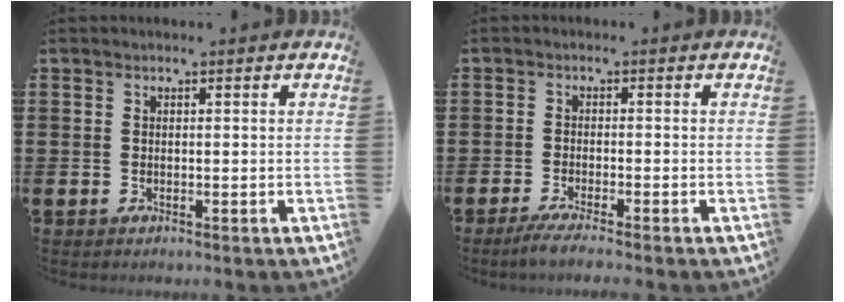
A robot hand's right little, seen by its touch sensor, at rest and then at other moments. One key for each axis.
{"total": 2.1, "fx": -1.5, "fy": -0.1, "fz": 1.5, "tx": -0.022, "ty": -0.002, "tz": -0.026}